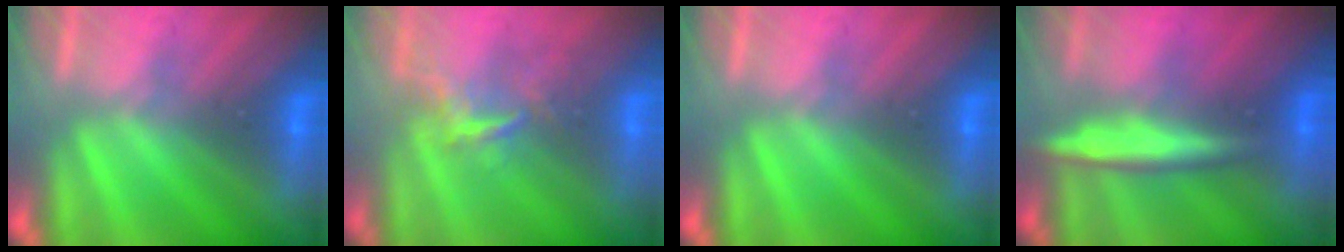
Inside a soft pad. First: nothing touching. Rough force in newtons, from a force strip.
{"total": 3.2}
{"total": 0.0}
{"total": 2.8}